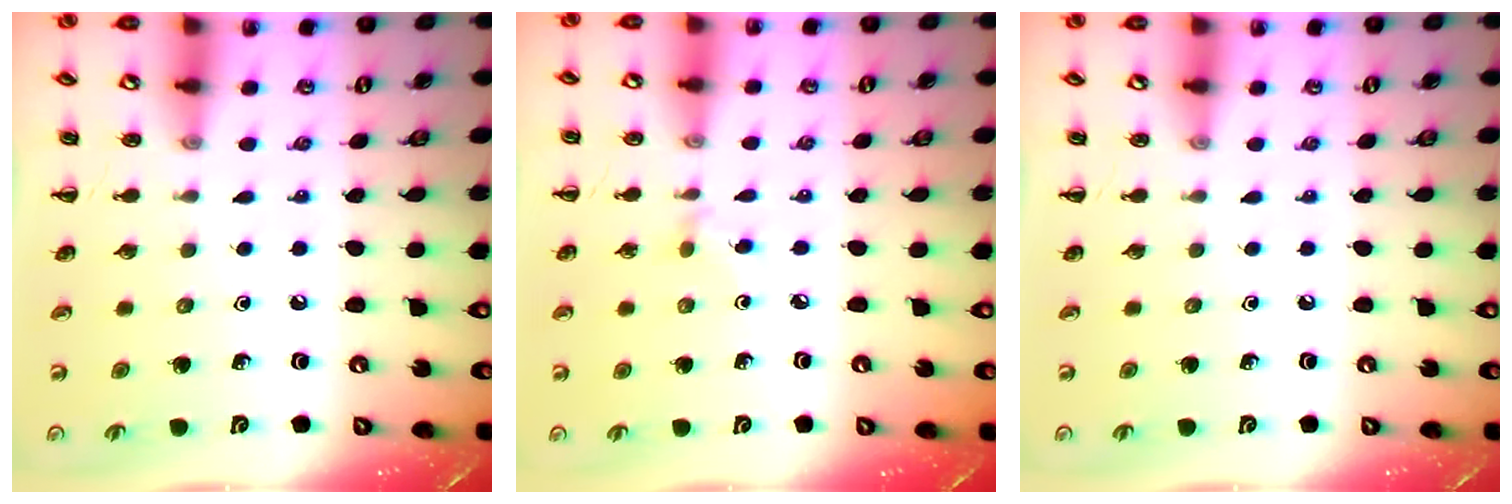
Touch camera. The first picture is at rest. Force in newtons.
{"total": 2.6, "press": 2.3, "slide": 1.1}
{"total": 0.0}